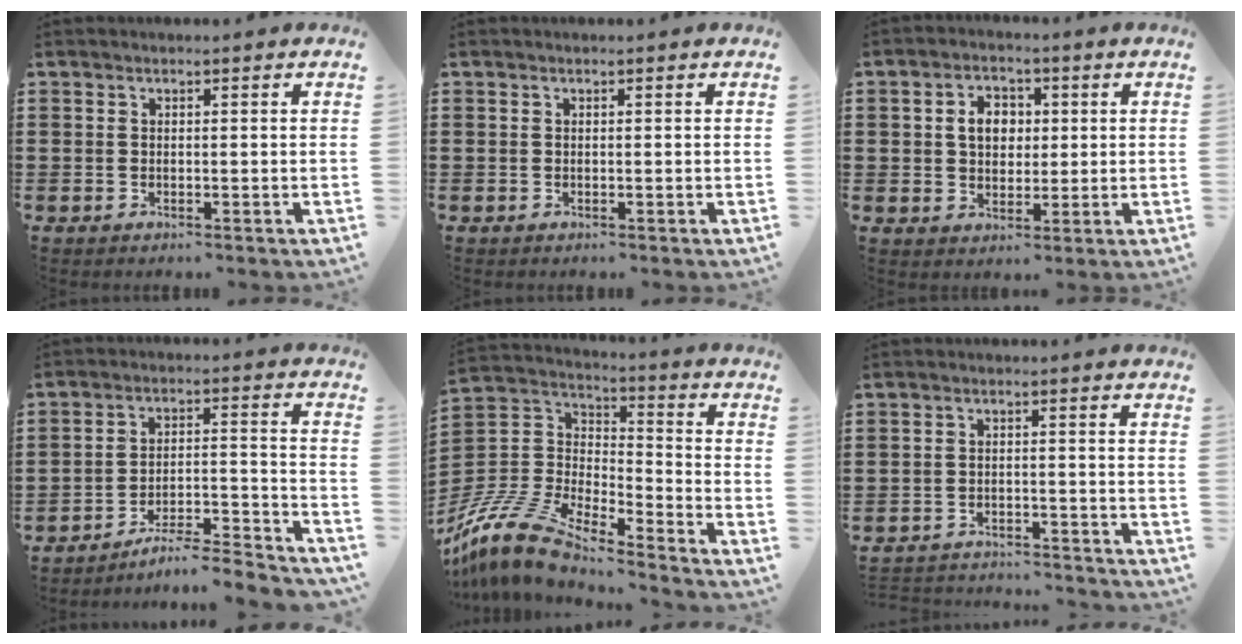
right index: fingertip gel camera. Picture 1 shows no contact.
{"total": 0.0}
{"total": 4.9, "force": [0.7, 3.8, 3.0], "torque": [-0.063, 0.012, 0.005]}
{"total": 5.8, "force": [-5.4, 0.1, 2.1], "torque": [-0.034, -0.006, -0.108]}
{"total": 11.2, "force": [-10.3, 2.3, 3.9], "torque": [-0.110, 0.008, -0.217]}
{"total": 3.0, "force": [-3.0, 0.2, 0.1], "torque": [-0.008, 0.001, -0.064]}